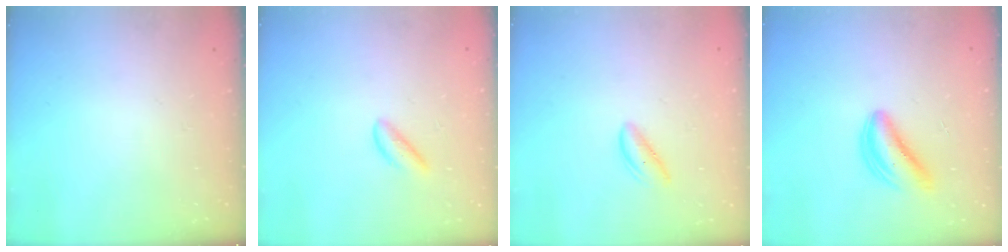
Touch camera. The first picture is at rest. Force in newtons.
{"total": 1.9, "press": 1.9, "slide": 0.4}
{"total": 1.8, "press": 1.7, "slide": 0.6}
{"total": 4.9, "press": 4.8, "slide": 0.9}